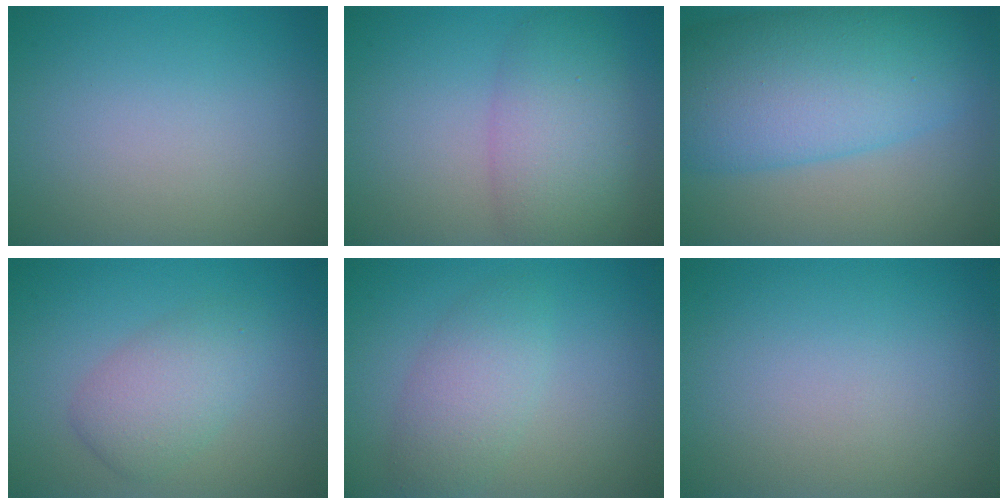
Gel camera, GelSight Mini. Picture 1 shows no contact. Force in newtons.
{"total": 5.8, "press": 5.8, "slide": 0.1}
{"total": 10.9, "press": 10.9, "slide": 0.2}
{"total": 3.5, "press": 3.5, "slide": 0.2}
{"total": 3.3, "press": 3.3, "slide": 0.1}
{"total": 0.0}